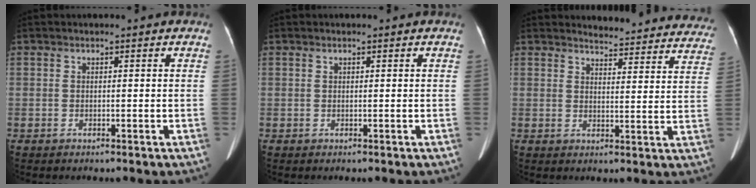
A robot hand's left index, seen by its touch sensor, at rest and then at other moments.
{"total": 0.0}
{"total": 19.5, "force": [18.9, 3.5, 3.7], "torque": [-0.023, -0.066, 0.197]}